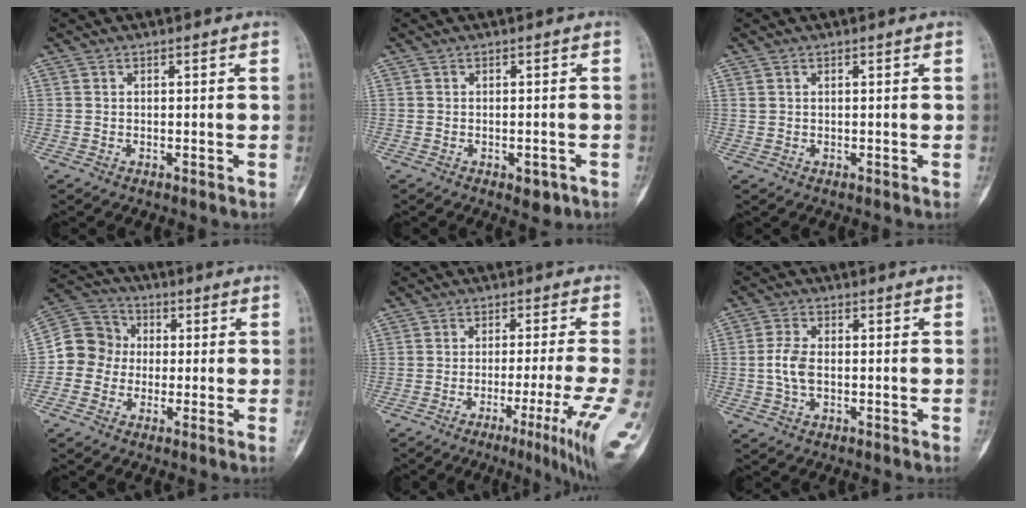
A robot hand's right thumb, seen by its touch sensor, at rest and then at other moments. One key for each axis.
{"total": 3.0, "fx": -1.4, "fy": 1.5, "fz": 2.2, "tx": -0.018, "ty": 0.009, "tz": -0.007}
{"total": 0.7, "fx": 0.4, "fy": 0.5, "fz": 0.2, "tx": 0.003, "ty": 0.002, "tz": 0.009}
{"total": 9.0, "fx": -0.6, "fy": 8.4, "fz": 3.4, "tx": -0.036, "ty": 0.027, "tz": -0.026}
{"total": 11.3, "fx": -4.3, "fy": -1.0, "fz": 10.4, "tx": -0.161, "ty": -0.013, "tz": -0.065}
{"total": 4.6, "fx": -0.4, "fy": 2.8, "fz": 3.6, "tx": -0.074, "ty": 0.010, "tz": -0.012}